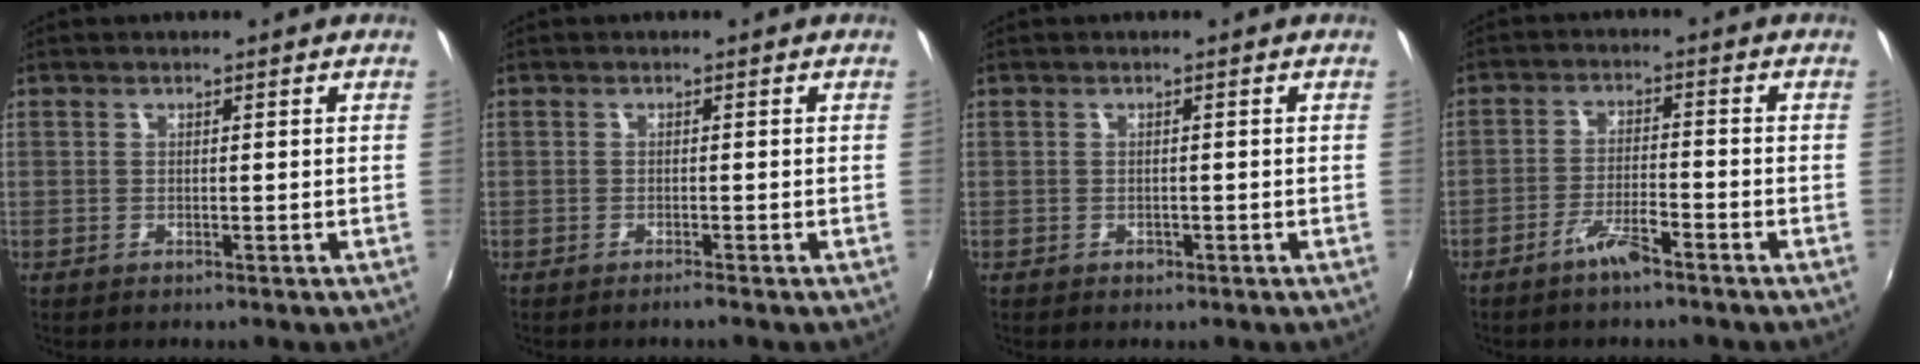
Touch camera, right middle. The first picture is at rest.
{"total": 0.8, "force": [-0.7, -0.2, 0.3], "torque": [-0.002, -0.003, -0.014]}
{"total": 1.0, "force": [-0.6, 0.7, 0.2], "torque": [-0.004, -0.002, -0.009]}
{"total": 4.9, "force": [-3.7, 0.7, 3.2], "torque": [-0.074, 0.002, -0.069]}